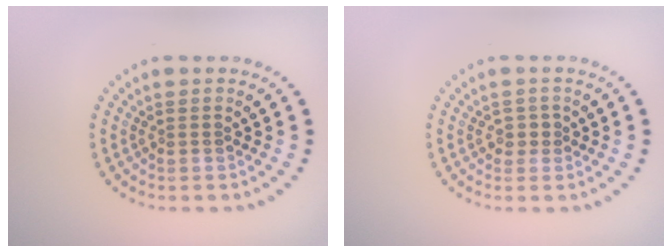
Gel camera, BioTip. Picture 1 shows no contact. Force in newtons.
{"total": 1.1, "press": 1.0, "slide": 0.6}